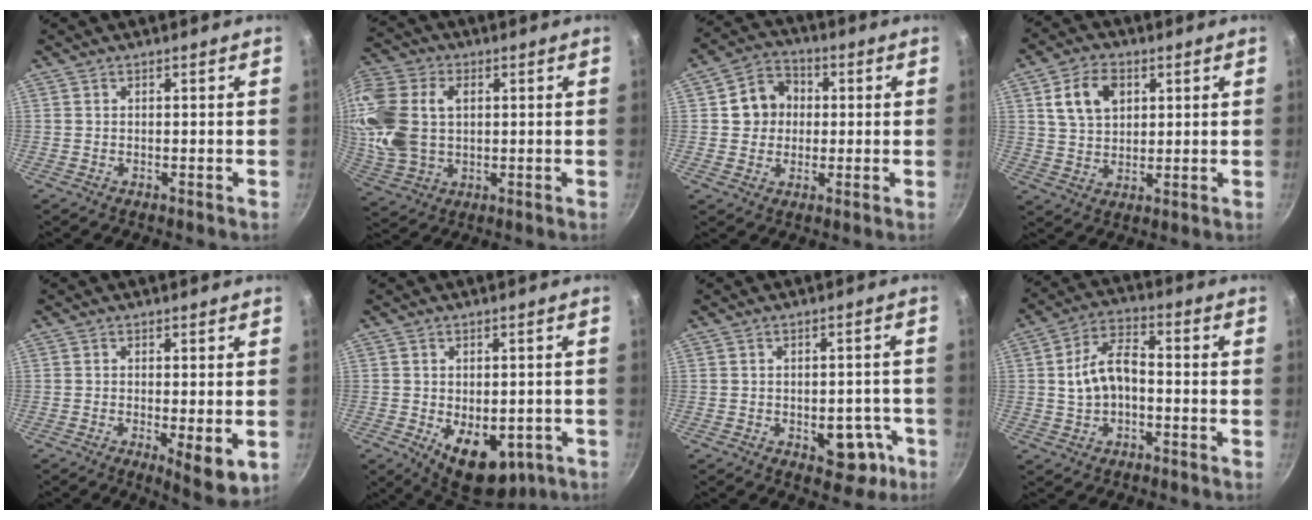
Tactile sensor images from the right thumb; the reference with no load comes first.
{"total": 20.3, "force": [2.9, 14.2, 14.3], "torque": [-0.353, 0.013, 0.061]}
{"total": 8.7, "force": [0.8, 7.7, 4.0], "torque": [-0.033, 0.013, 0.004]}
{"total": 9.2, "force": [3.3, 6.3, 5.8], "torque": [-0.087, -0.006, 0.063]}
{"total": 6.8, "force": [-1.6, 2.0, 6.3], "torque": [-0.095, -0.020, -0.021]}
{"total": 12.7, "force": [-4.6, 7.4, 9.2], "torque": [-0.117, -0.001, -0.049]}
{"total": 7.5, "force": [-3.0, 4.6, 5.2], "torque": [-0.034, 0.024, -0.028]}
{"total": 9.2, "force": [-0.3, 5.6, 7.3], "torque": [-0.130, 0.030, -0.013]}